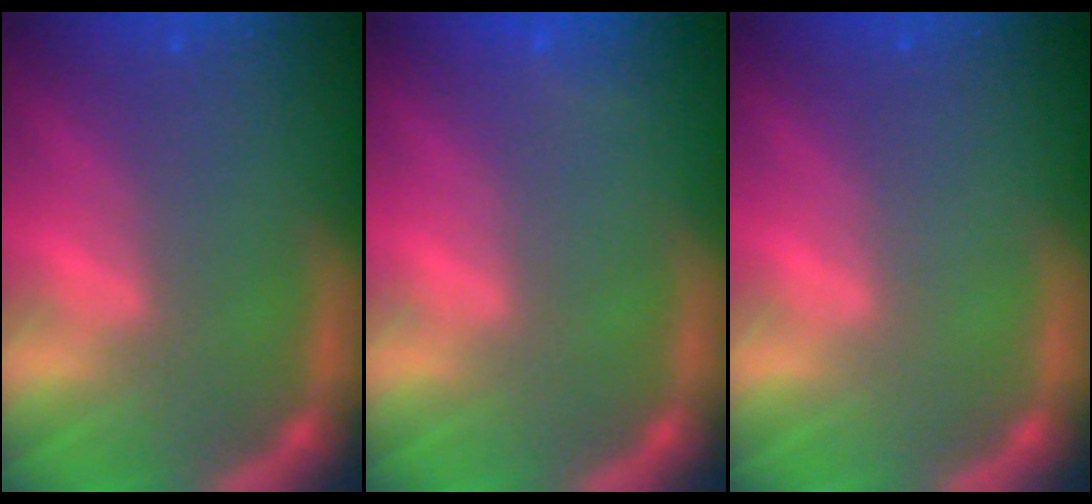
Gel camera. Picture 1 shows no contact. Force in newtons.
{"total": 0.9}
{"total": 0.0}